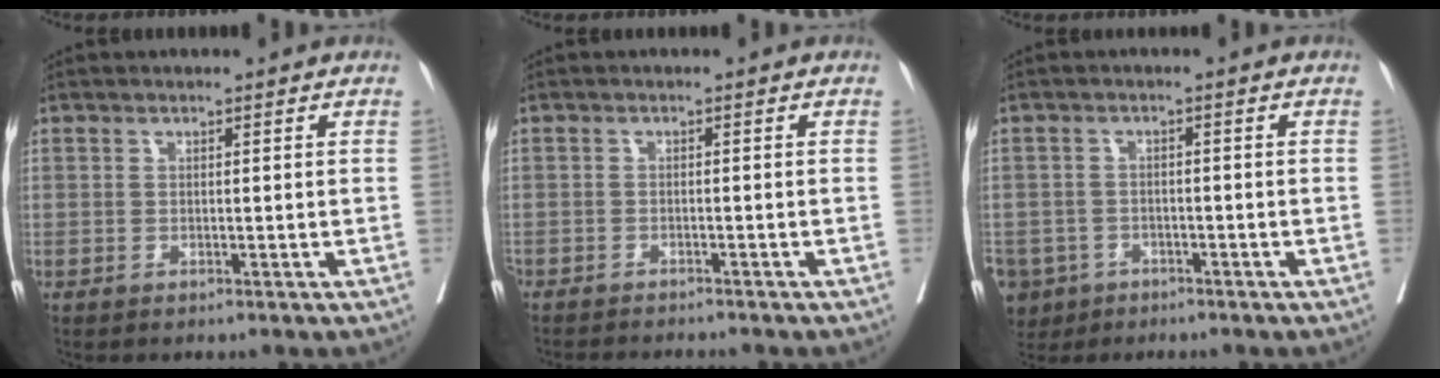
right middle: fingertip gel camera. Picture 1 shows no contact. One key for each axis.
{"total": 6.0, "fx": -5.7, "fy": 0.7, "fz": 2.0, "tx": -0.022, "ty": -0.008, "tz": -0.082}
{"total": 8.4, "fx": -4.9, "fy": 6.5, "fz": 1.9, "tx": -0.057, "ty": -0.002, "tz": -0.079}